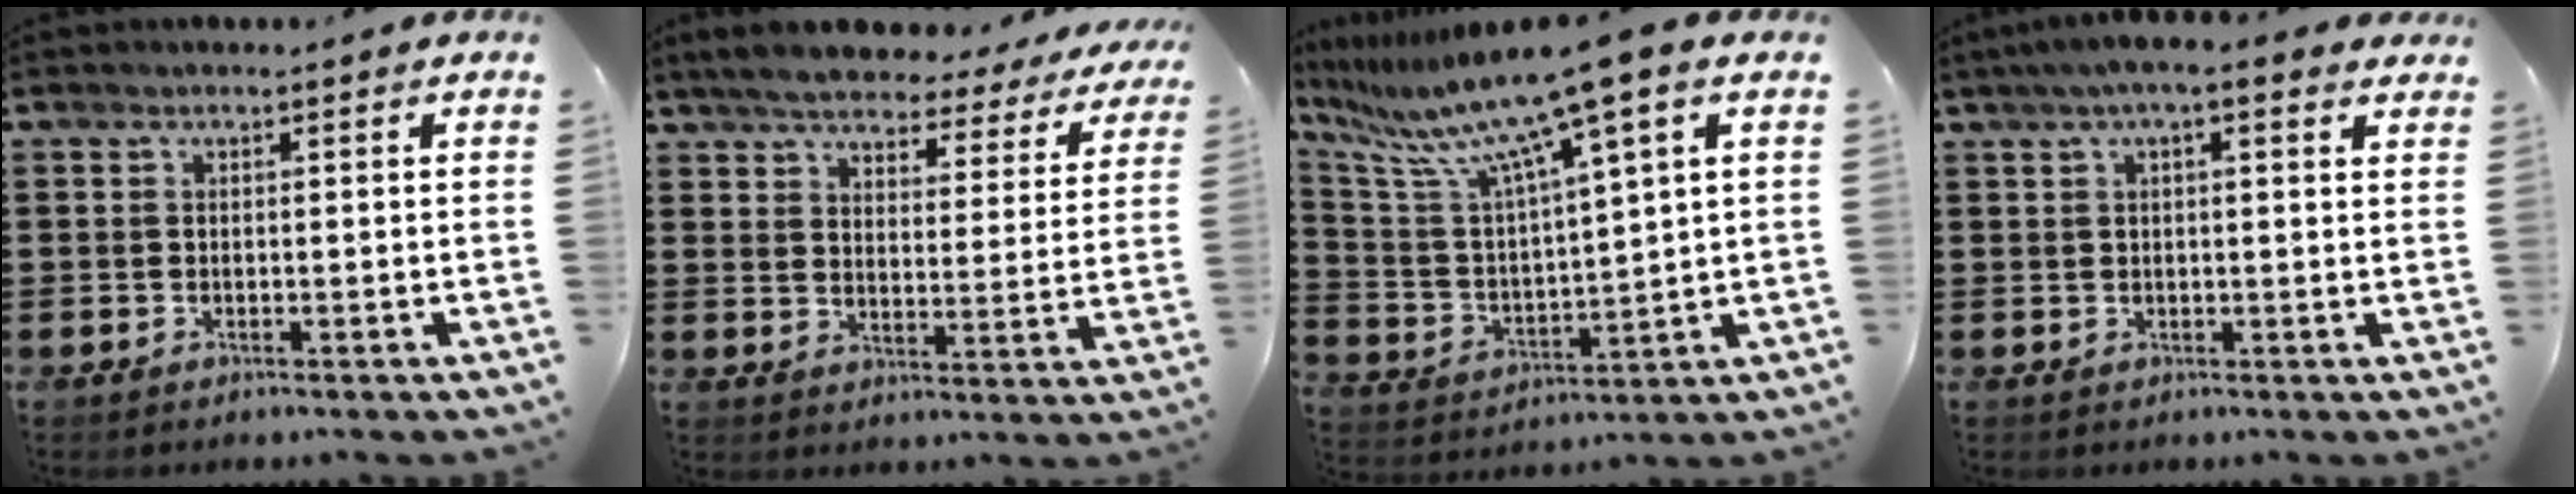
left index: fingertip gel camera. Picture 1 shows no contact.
{"total": 5.4, "force": [5.1, 0.8, 1.3], "torque": [-0.054, -0.031, 0.087]}
{"total": 11.2, "force": [8.3, -0.4, 7.4], "torque": [-0.178, -0.051, 0.130]}
{"total": 4.1, "force": [2.6, 0.6, 3.1], "torque": [-0.067, 0.005, 0.045]}